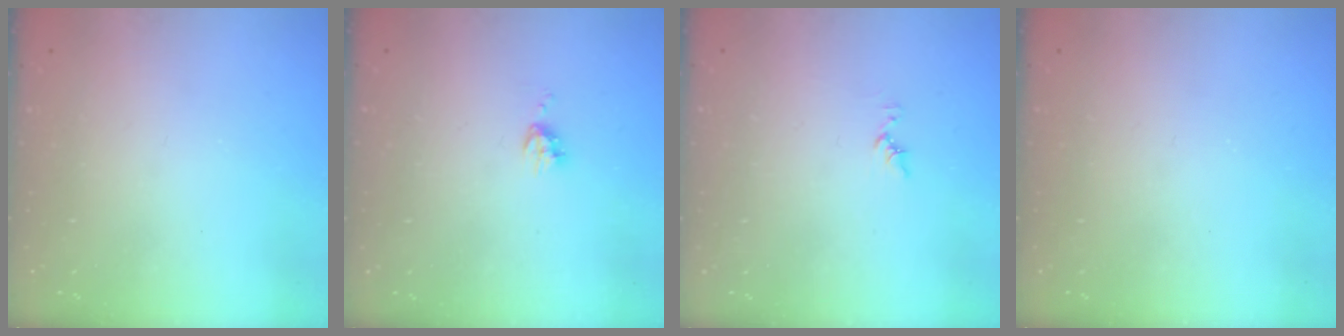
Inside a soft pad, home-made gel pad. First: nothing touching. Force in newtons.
{"total": 5.4, "press": 5.3, "slide": 0.7}
{"total": 5.6, "press": 5.6, "slide": 0.5}
{"total": 0.0}